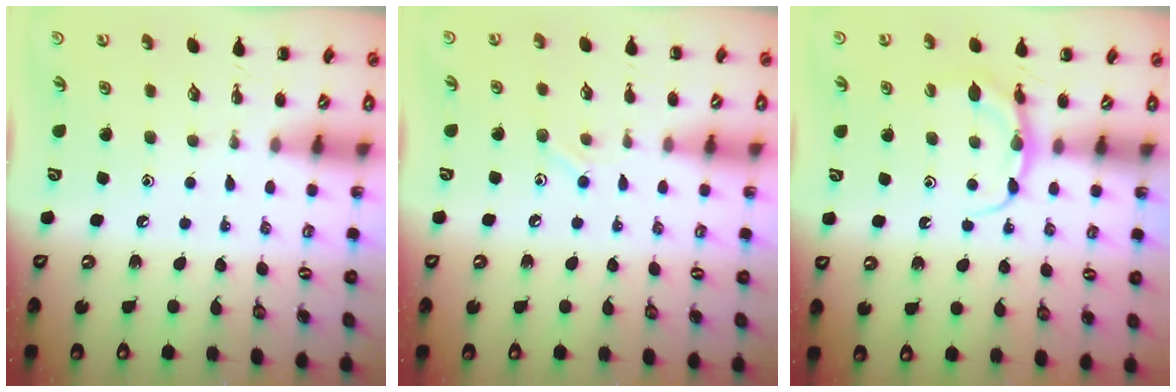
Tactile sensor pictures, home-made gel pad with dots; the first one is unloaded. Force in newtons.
{"total": 7.3, "press": 7.0, "slide": 2.1}
{"total": 5.9, "press": 5.9, "slide": 0.3}